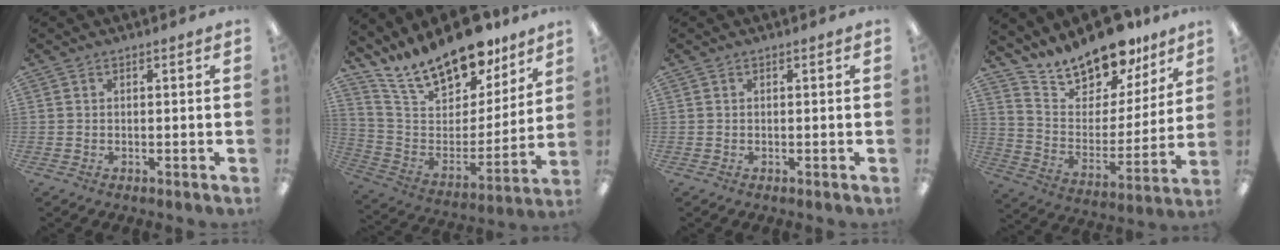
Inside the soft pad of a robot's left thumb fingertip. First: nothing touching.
{"total": 20.0, "force": [16.5, 7.5, 8.3], "torque": [-0.163, -0.117, 0.295]}
{"total": 0.0}
{"total": 16.4, "force": [14.5, 6.3, 4.3], "torque": [-0.091, -0.116, 0.260]}